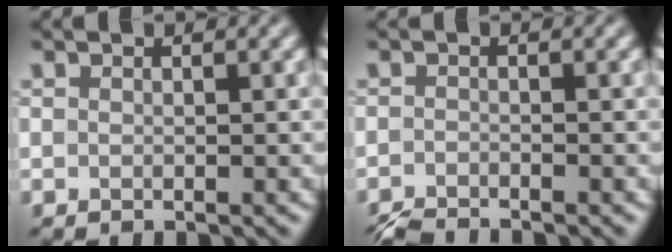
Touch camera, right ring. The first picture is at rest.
{"total": 2.2, "force": [-2.2, -0.1, 0.4], "torque": [-0.013, -0.006, -0.049]}